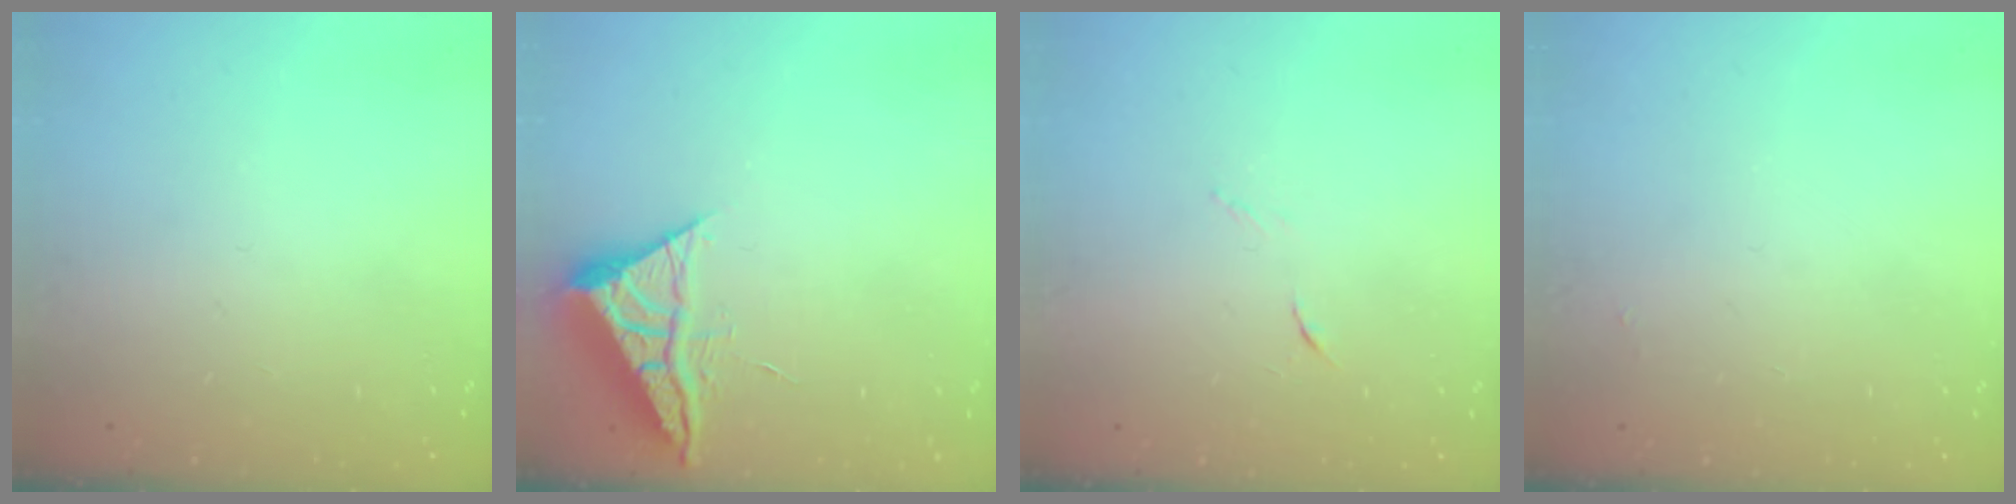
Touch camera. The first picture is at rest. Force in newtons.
{"total": 6.0, "press": 5.9, "slide": 0.4}
{"total": 4.1, "press": 4.0, "slide": 1.1}
{"total": 1.9, "press": 1.9, "slide": 0.3}